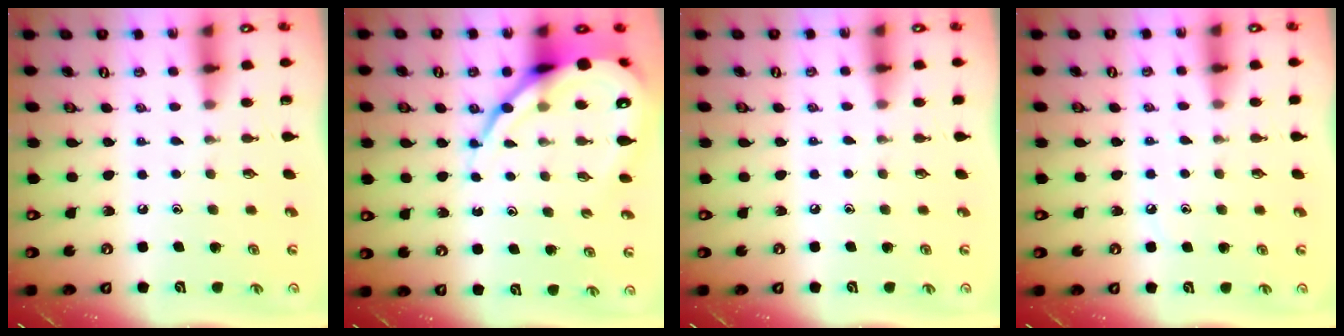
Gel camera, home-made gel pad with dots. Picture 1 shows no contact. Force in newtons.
{"total": 13.7, "press": 13.6, "slide": 1.5}
{"total": 3.9, "press": 3.8, "slide": 0.6}
{"total": 6.5, "press": 6.4, "slide": 0.9}